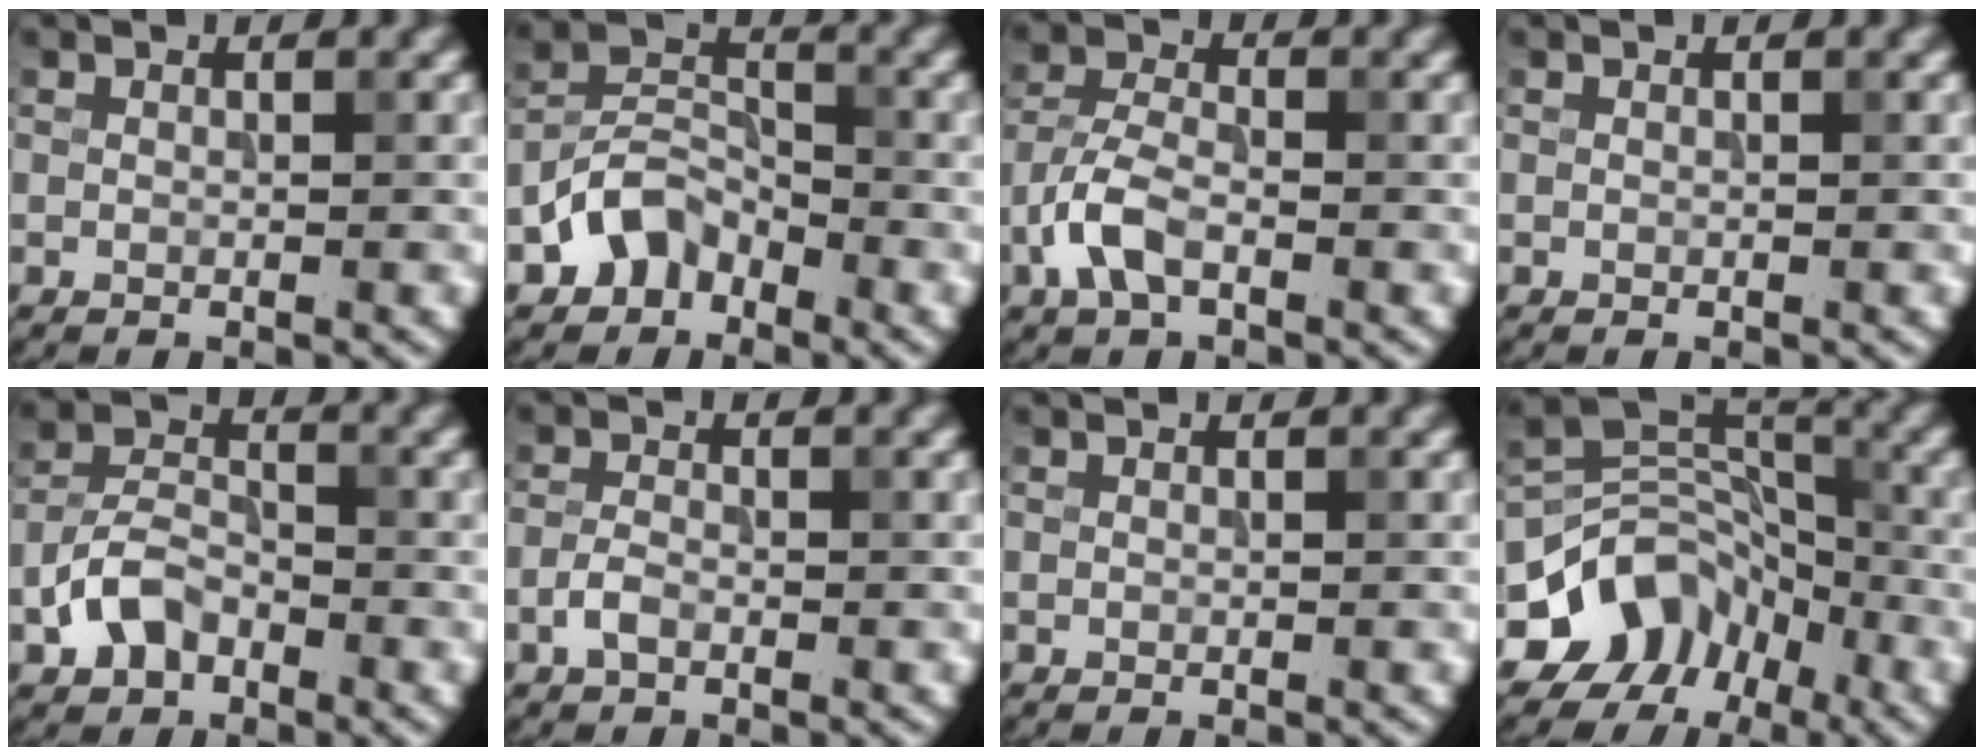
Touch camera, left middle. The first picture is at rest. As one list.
[{"total": 4.3, "force": [-2.6, 2.9, 1.7], "torque": [-0.028, 0.009, -0.060]}, {"total": 3.8, "force": [-1.9, 1.8, 2.7], "torque": [-0.057, 0.005, -0.047]}, {"total": 0.0}, {"total": 4.1, "force": [-2.1, 2.6, 2.4], "torque": [-0.046, 0.008, -0.047]}, {"total": 1.6, "force": [-0.9, 0.8, 1.1], "torque": [-0.023, 0.003, -0.022]}, {"total": 0.0}, {"total": 9.8, "force": [-5.8, 7.3, 3.0], "torque": [-0.047, 0.025, -0.110]}]